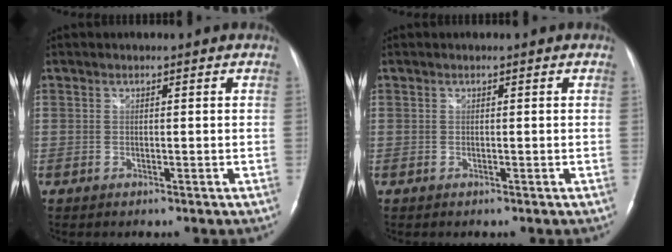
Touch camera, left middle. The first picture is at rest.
{"total": 0.0}